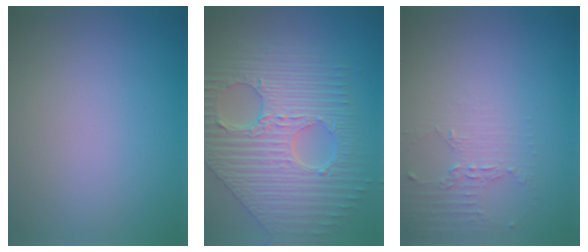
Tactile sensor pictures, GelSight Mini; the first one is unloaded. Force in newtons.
{"total": 9.9, "press": 7.0, "slide": 7.0}
{"total": 2.1, "press": 1.5, "slide": 1.5}